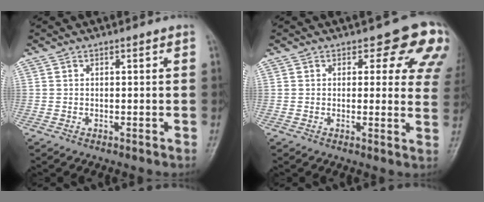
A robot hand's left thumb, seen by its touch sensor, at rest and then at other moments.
{"total": 10.9, "force": [6.7, 5.6, 6.5], "torque": [-0.022, -0.030, 0.052]}